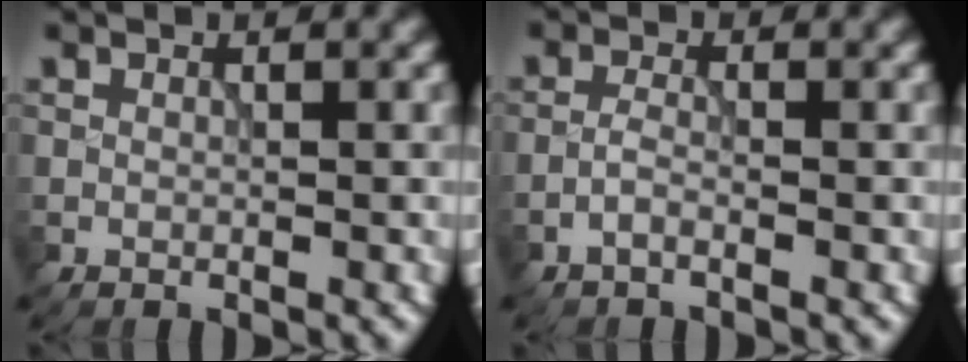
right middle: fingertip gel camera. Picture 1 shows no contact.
{"total": 1.1, "force": [-0.7, 0.3, 0.8], "torque": [-0.018, 0.007, -0.020]}